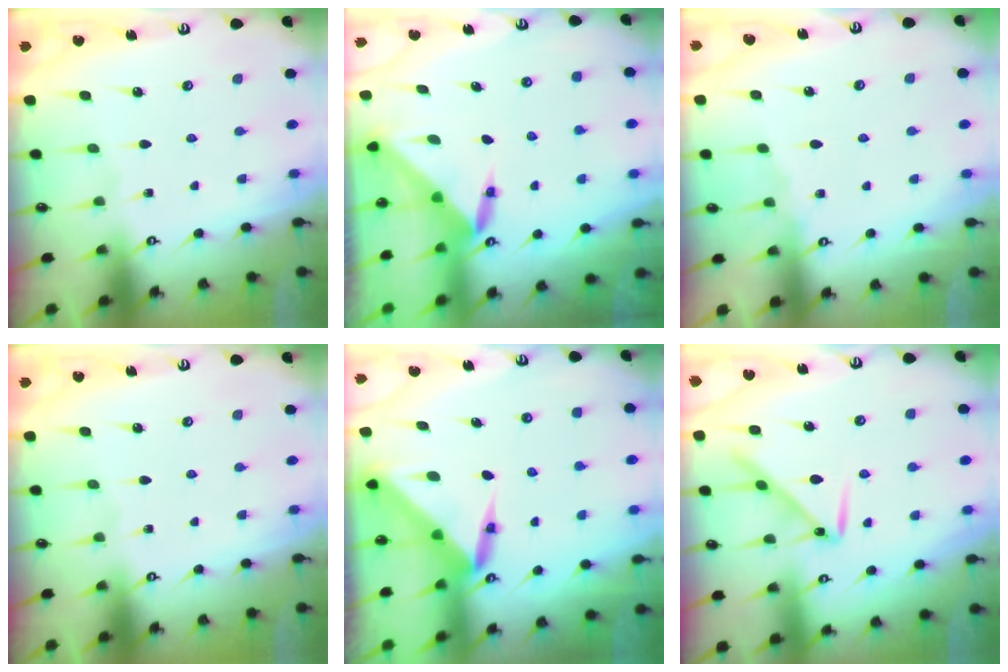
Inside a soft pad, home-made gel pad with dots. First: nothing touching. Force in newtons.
{"total": 3.6, "press": 3.5, "slide": 0.4}
{"total": 4.6, "press": 4.6, "slide": 0.7}
{"total": 0.0}
{"total": 3.8, "press": 3.8, "slide": 0.2}
{"total": 8.9, "press": 8.9, "slide": 0.7}